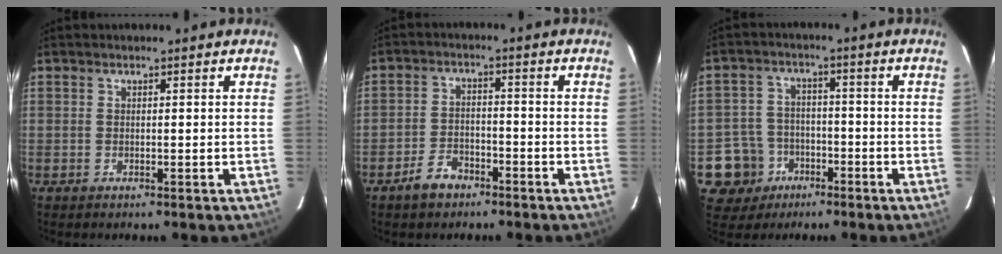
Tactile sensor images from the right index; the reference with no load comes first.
{"total": 5.6, "force": [-4.1, 3.3, 2.2], "torque": [-0.057, 0.011, -0.066]}
{"total": 9.0, "force": [-4.1, 7.9, 0.8], "torque": [-0.044, 0.028, -0.058]}